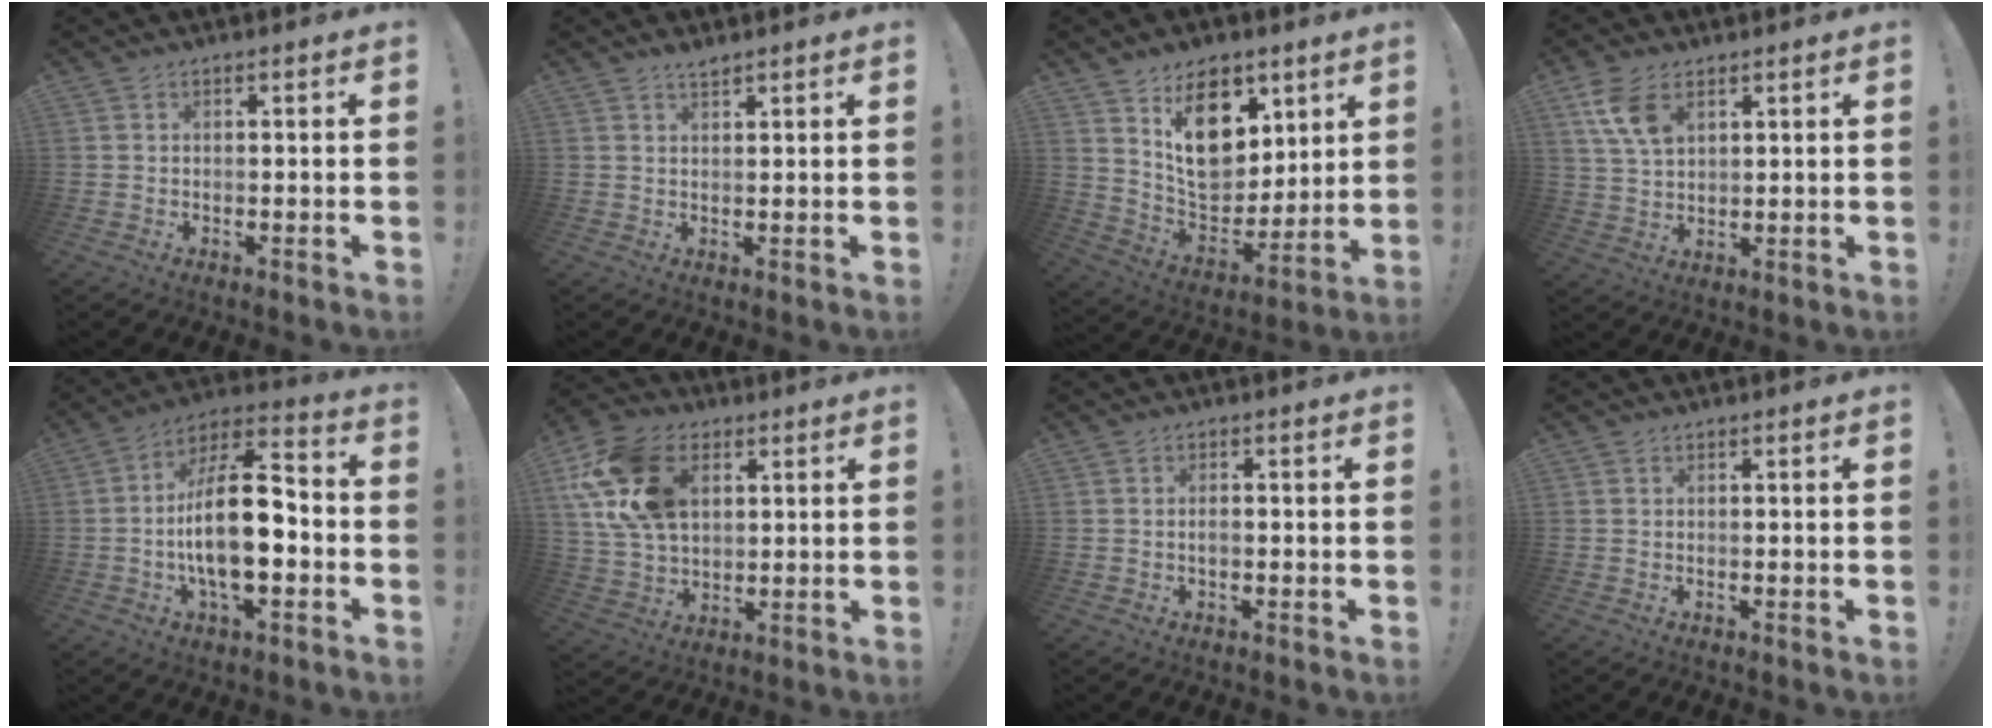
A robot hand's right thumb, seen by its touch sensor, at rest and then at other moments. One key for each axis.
{"total": 2.0, "fx": 1.8, "fy": 0.3, "fz": 0.8, "tx": -0.002, "ty": -0.013, "tz": 0.030}
{"total": 16.9, "fx": 9.1, "fy": 11.4, "fz": 8.5, "tx": -0.109, "ty": -0.056, "tz": 0.172}
{"total": 9.0, "fx": 4.6, "fy": 5.0, "fz": 5.9, "tx": -0.111, "ty": -0.013, "tz": 0.089}
{"total": 18.4, "fx": -3.3, "fy": 8.0, "fz": 16.2, "tx": -0.293, "ty": 0.014, "tz": -0.056}
{"total": 19.9, "fx": 6.9, "fy": 13.7, "fz": 12.6, "tx": -0.232, "ty": -0.020, "tz": 0.131}
{"total": 1.1, "fx": -0.6, "fy": 0.4, "fz": 0.9, "tx": -0.019, "ty": 0.004, "tz": -0.010}
{"total": 0.0}